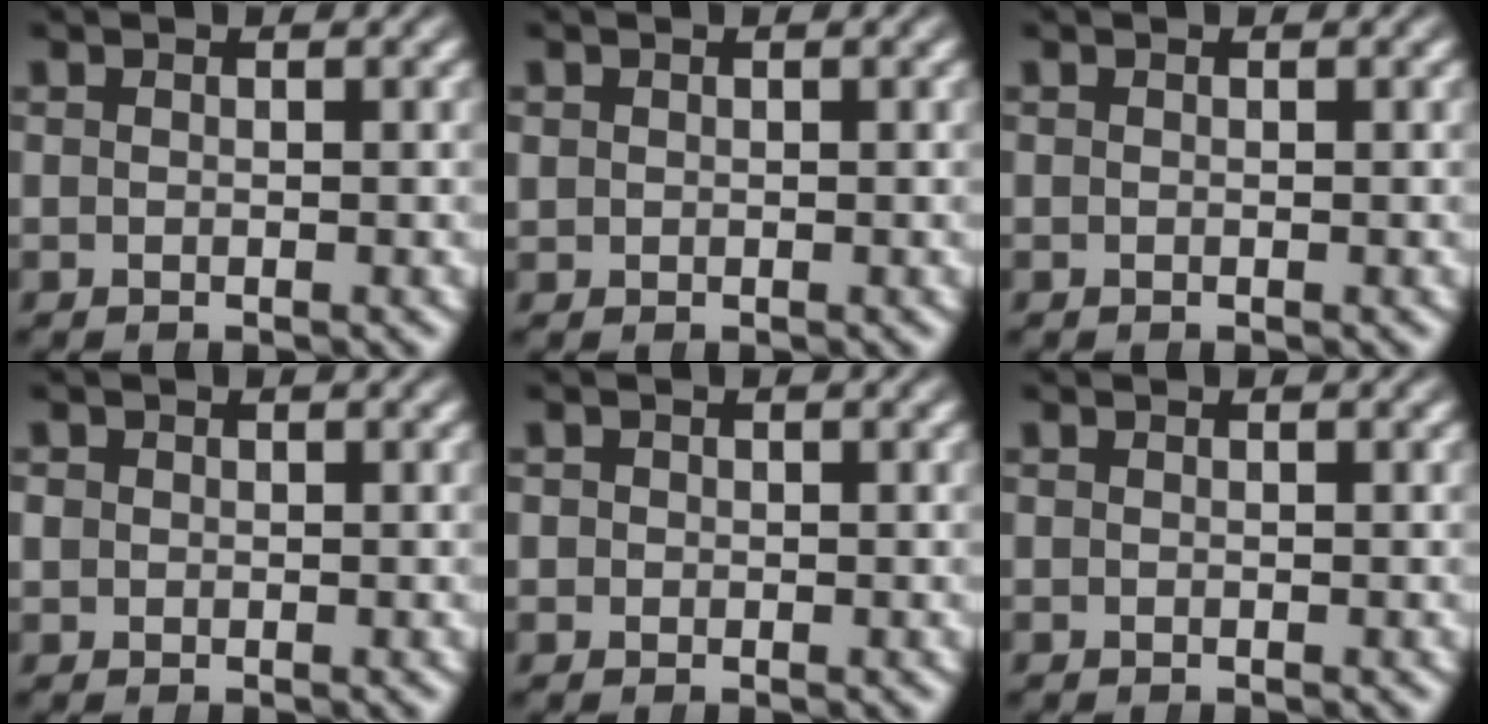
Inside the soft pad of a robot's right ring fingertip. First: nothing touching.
{"total": 0.9, "force": [0.3, 0.9, 0.1], "torque": [-0.003, -0.002, 0.010]}
{"total": 0.0}
{"total": 1.2, "force": [0.0, 1.1, 0.2], "torque": [-0.007, -0.004, 0.002]}
{"total": 1.3, "force": [-0.1, 1.3, 0.2], "torque": [-0.010, -0.005, -0.001]}
{"total": 0.6, "force": [-0.2, 0.6, -0.1], "torque": [-0.002, -0.002, -0.006]}